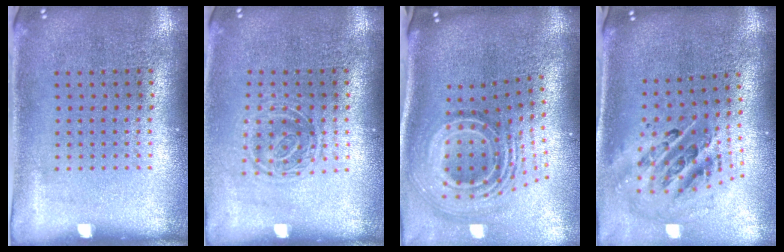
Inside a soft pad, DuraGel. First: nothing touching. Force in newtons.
{"total": 1.3, "press": 1.1, "slide": 0.7}
{"total": 2.6, "press": 1.7, "slide": 2.0}
{"total": 1.9, "press": 1.5, "slide": 1.2}